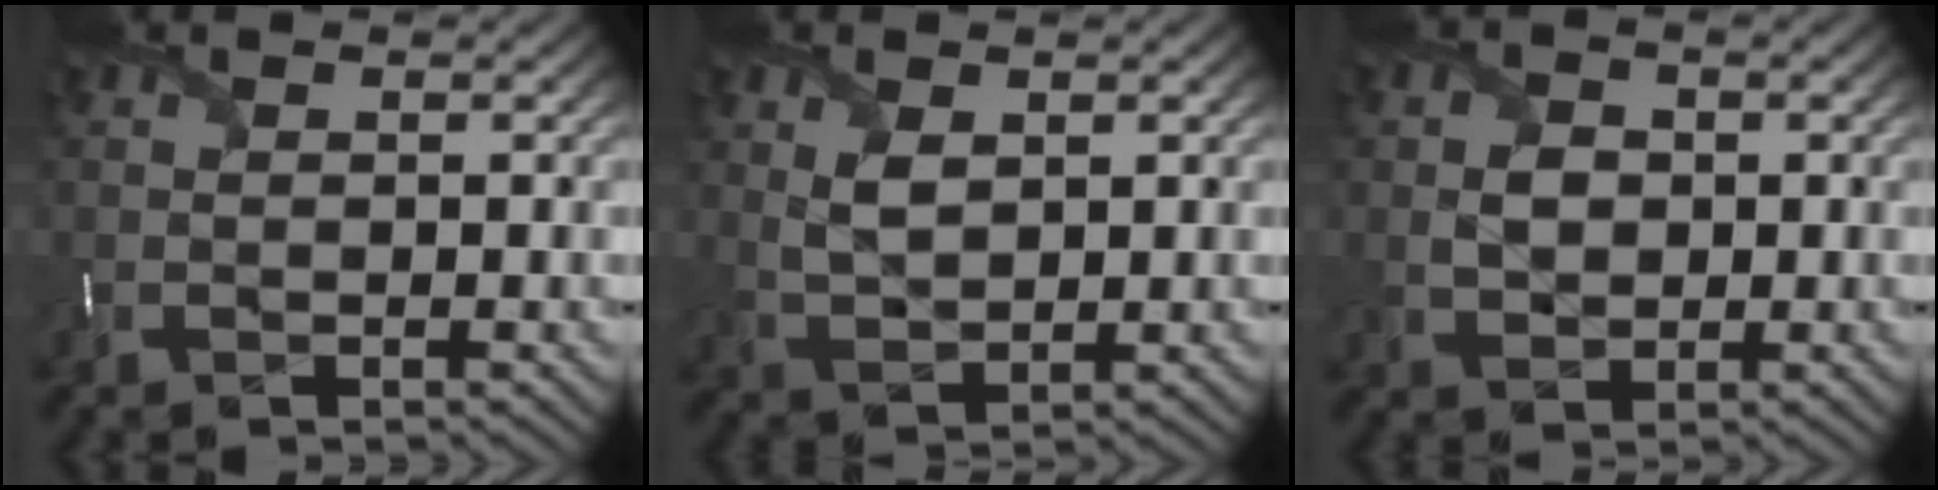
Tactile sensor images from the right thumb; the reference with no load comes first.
{"total": 3.3, "force": [1.2, 1.9, 2.4], "torque": [-0.059, -0.005, 0.030]}
{"total": 3.2, "force": [0.1, 2.5, 2.0], "torque": [-0.046, -0.004, 0.000]}